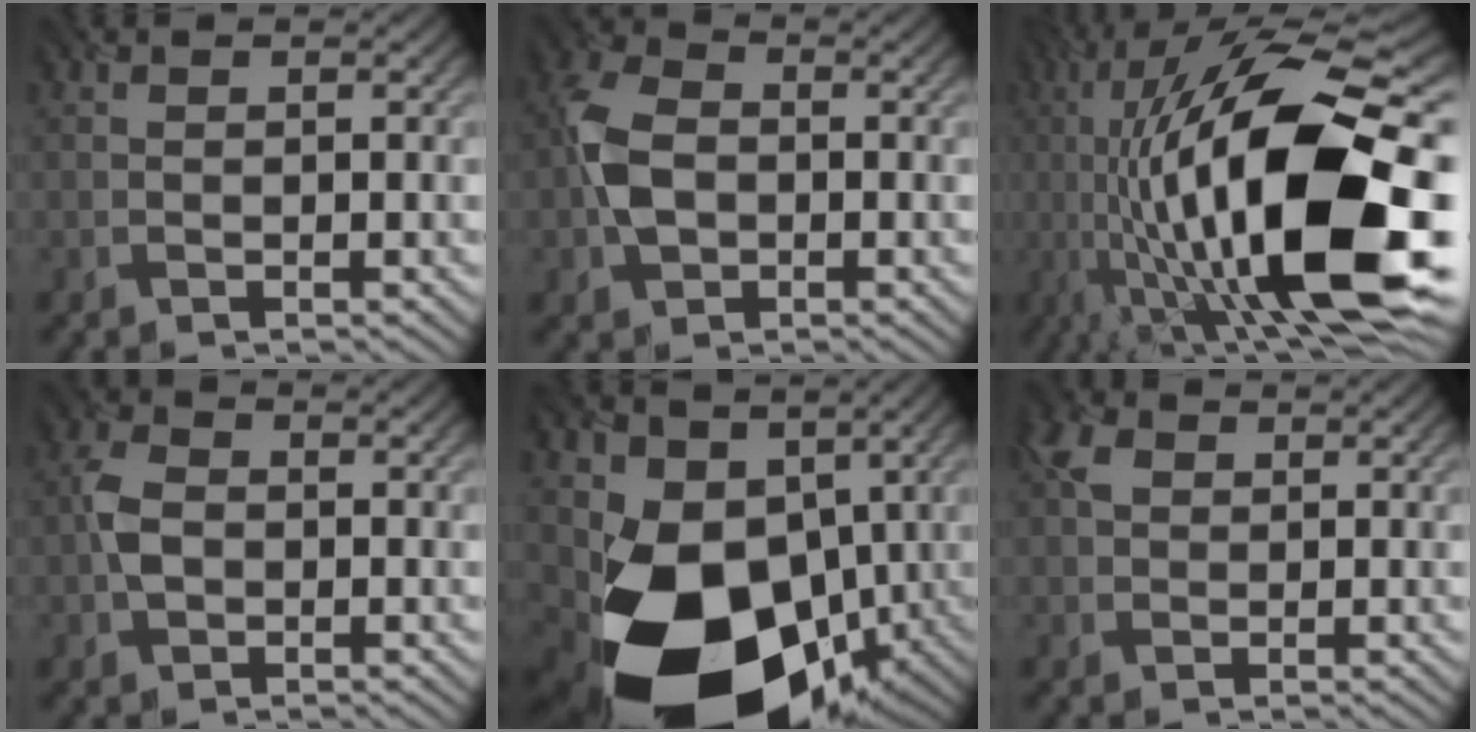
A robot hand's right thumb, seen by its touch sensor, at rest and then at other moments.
{"total": 6.1, "force": [-0.8, 4.5, 4.1], "torque": [-0.101, 0.001, -0.024]}
{"total": 22.0, "force": [-2.9, 7.1, 20.6], "torque": [-0.366, 0.006, -0.041]}
{"total": 3.7, "force": [-0.6, 2.7, 2.4], "torque": [-0.056, 0.003, -0.018]}
{"total": 17.7, "force": [-3.3, 12.7, 11.9], "torque": [-0.221, -0.044, -0.041]}
{"total": 2.8, "force": [0.8, 2.2, 1.5], "torque": [-0.035, 0.006, 0.007]}